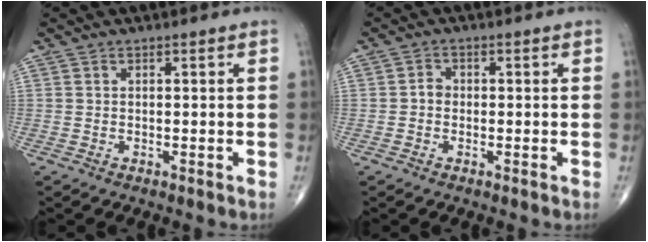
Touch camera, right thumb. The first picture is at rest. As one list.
[{"total": 1.8, "force": [-0.3, 1.5, 0.9], "torque": [-0.005, 0.007, -0.011]}]